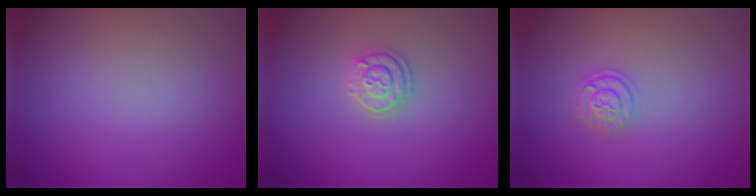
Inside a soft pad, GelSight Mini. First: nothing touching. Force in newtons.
{"total": 2.2, "press": 2.1, "slide": 0.9}
{"total": 2.4, "press": 2.0, "slide": 1.3}